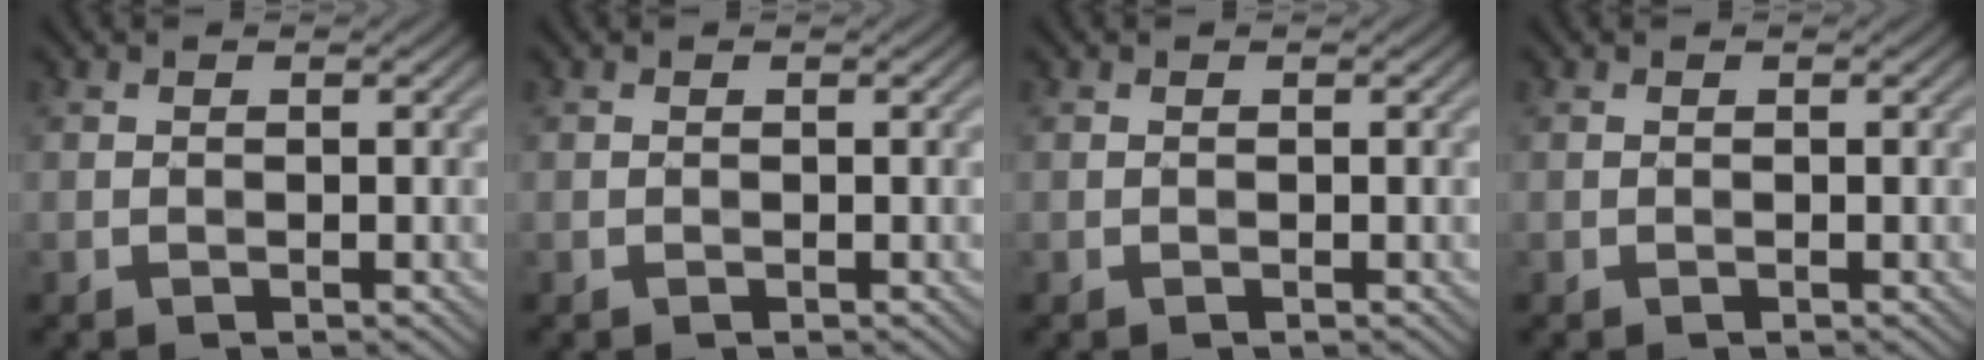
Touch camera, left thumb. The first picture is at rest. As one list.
[{"total": 0.0}, {"total": 0.0}, {"total": 0.0}]